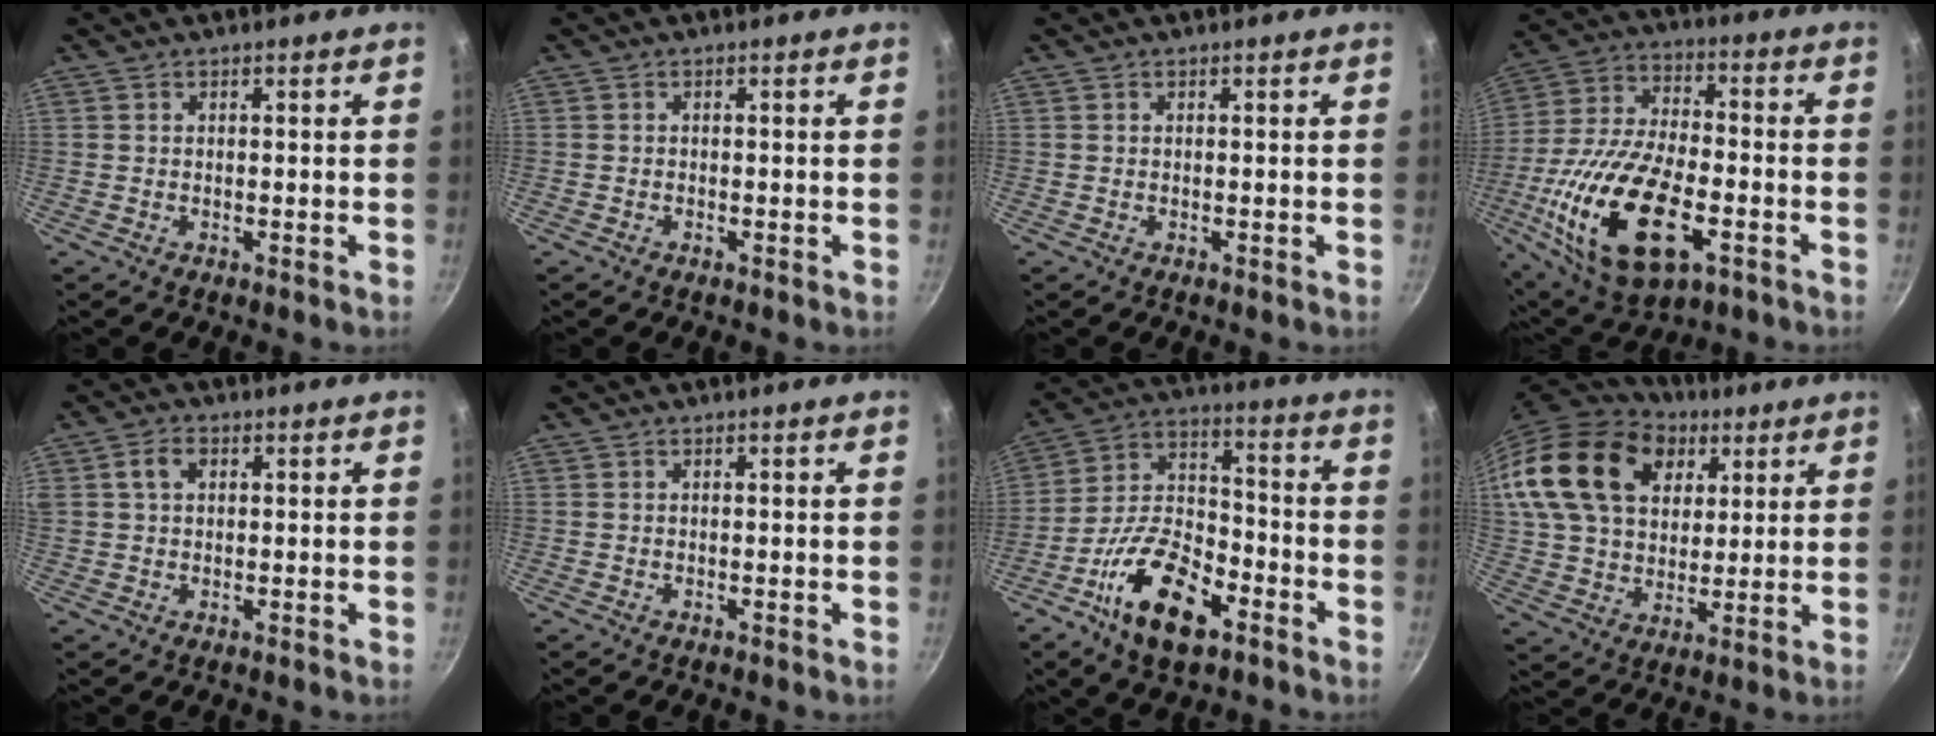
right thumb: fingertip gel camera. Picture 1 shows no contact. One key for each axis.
{"total": 0.0}
{"total": 0.0}
{"total": 24.4, "fx": -7.6, "fy": 12.2, "fz": 19.7, "tx": -0.383, "ty": 0.012, "tz": -0.133}
{"total": 4.3, "fx": 1.3, "fy": 2.9, "fz": 3.0, "tx": -0.051, "ty": 0.007, "tz": 0.020}
{"total": 0.0}
{"total": 17.4, "fx": -8.8, "fy": 8.7, "fz": 12.2, "tx": -0.208, "ty": 0.050, "tz": -0.172}
{"total": 25.8, "fx": 10.3, "fy": 18.2, "fz": 15.2, "tx": -0.283, "ty": 0.006, "tz": 0.185}